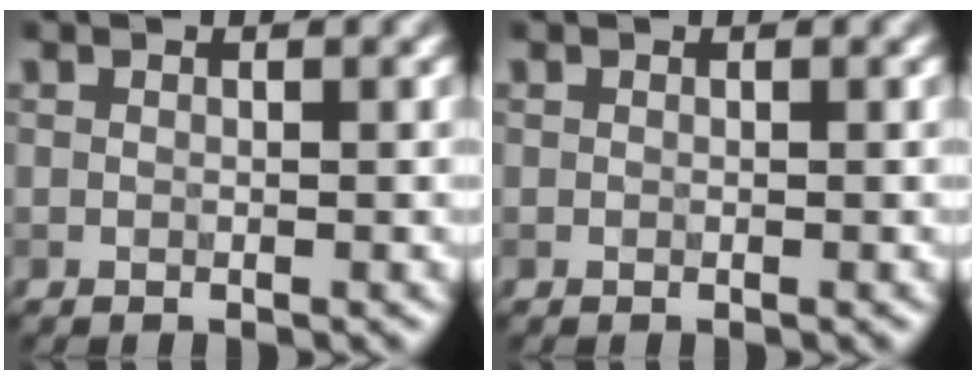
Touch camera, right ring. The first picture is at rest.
{"total": 0.0}